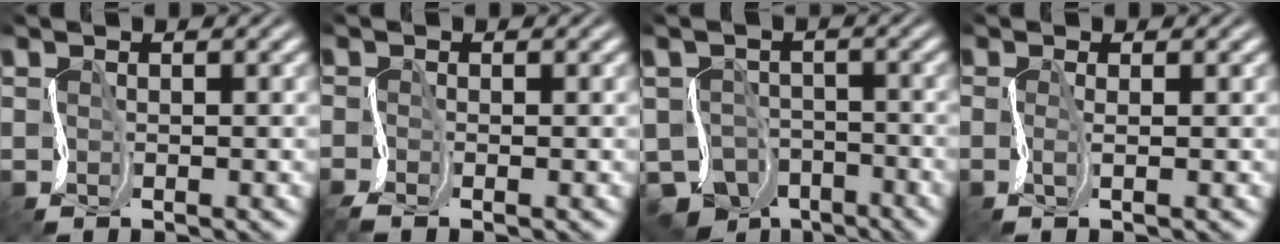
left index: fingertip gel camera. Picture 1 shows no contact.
{"total": 1.4, "force": [-1.2, -0.1, 0.7], "torque": [-0.021, -0.004, -0.034]}
{"total": 6.2, "force": [-4.4, 3.5, 2.5], "torque": [-0.042, -0.014, -0.085]}
{"total": 1.0, "force": [-0.2, 0.0, 1.0], "torque": [-0.026, 0.003, -0.010]}